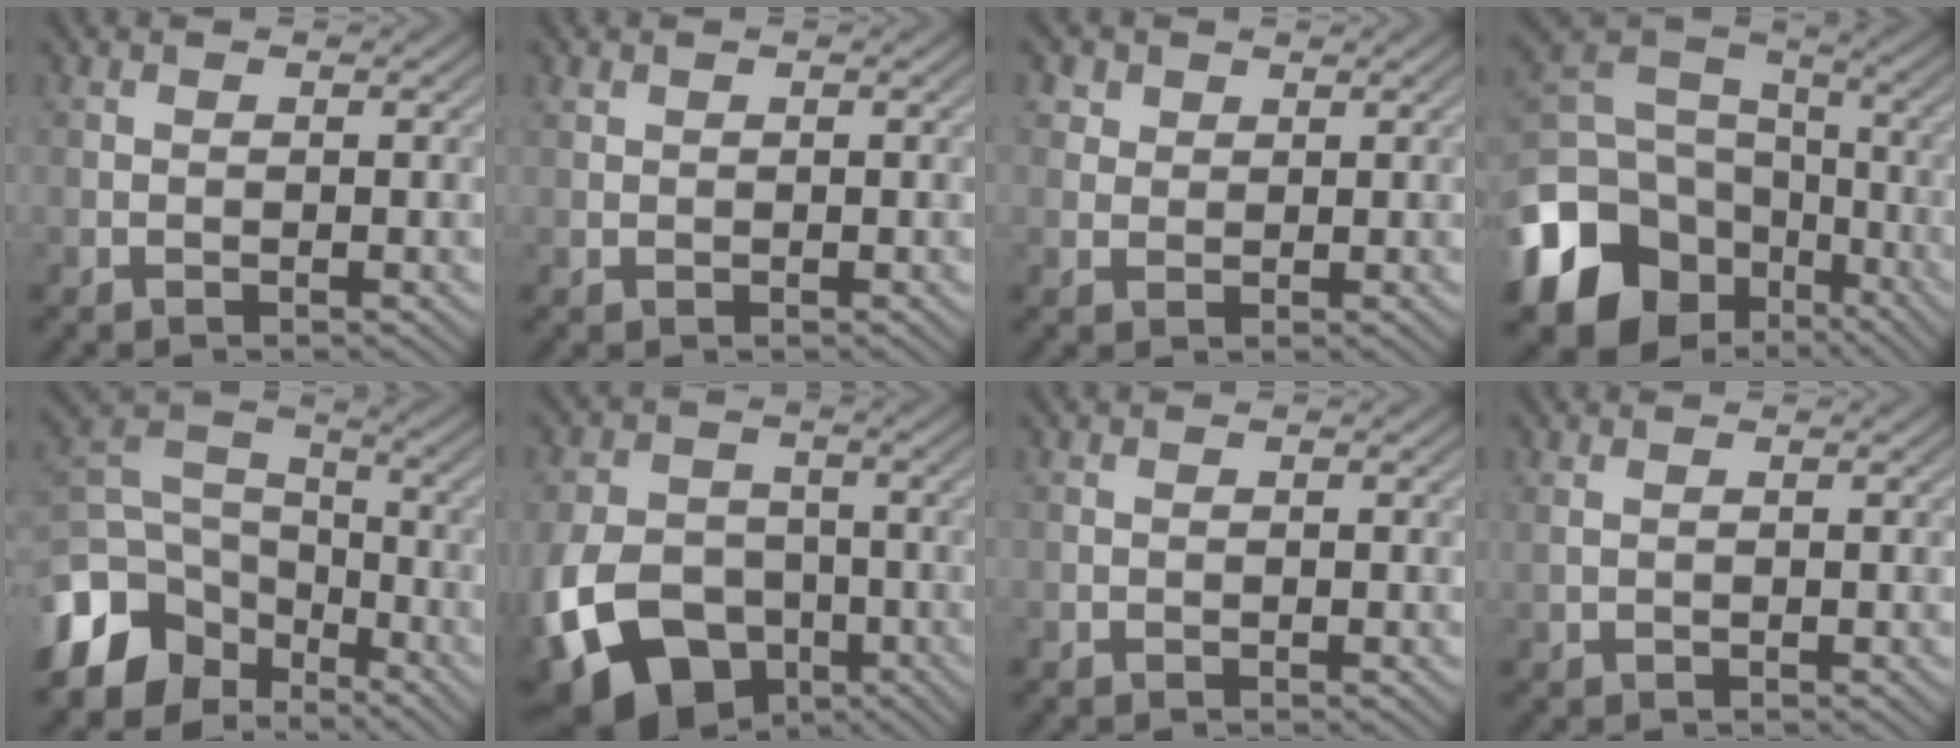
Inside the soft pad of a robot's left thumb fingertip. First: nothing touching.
{"total": 0.6, "force": [0.3, 0.5, 0.2], "torque": [-0.005, -0.002, 0.008]}
{"total": 3.4, "force": [1.9, 2.6, 1.2], "torque": [-0.040, -0.001, 0.041]}
{"total": 16.6, "force": [-7.7, 12.6, 7.7], "torque": [-0.228, -0.040, -0.136]}
{"total": 13.0, "force": [-7.0, 8.9, 6.5], "torque": [-0.173, -0.020, -0.134]}
{"total": 14.9, "force": [-6.2, 10.7, 8.3], "torque": [-0.203, -0.041, -0.117]}
{"total": 0.0}
{"total": 0.7, "force": [0.4, 0.0, 0.6], "torque": [-0.018, 0.006, 0.009]}